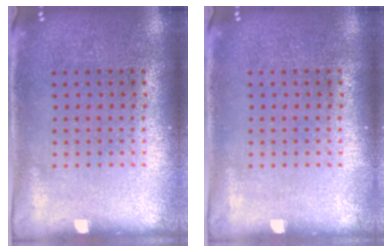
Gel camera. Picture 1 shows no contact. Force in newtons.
{"total": 0.0}